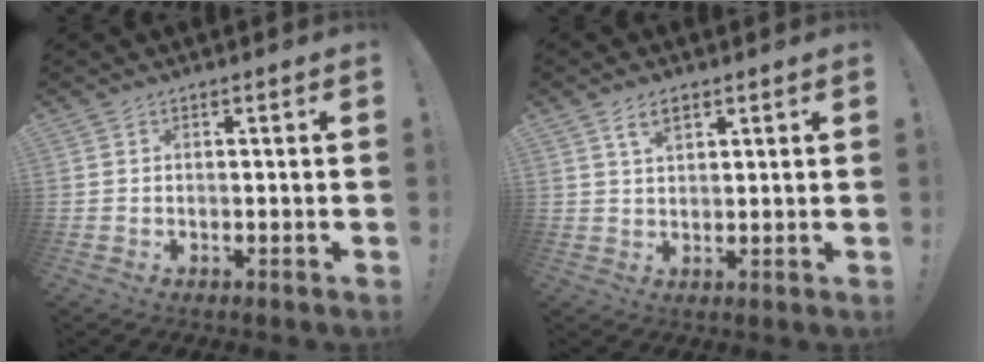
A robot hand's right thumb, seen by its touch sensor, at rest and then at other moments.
{"total": 4.5, "force": [2.4, 2.2, 3.0], "torque": [-0.043, -0.006, 0.041]}